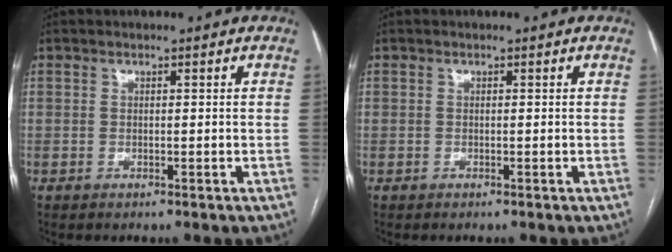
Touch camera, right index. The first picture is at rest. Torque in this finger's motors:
{"motor_torque": [-0.07, 0.02, 0.03, 0.01]}